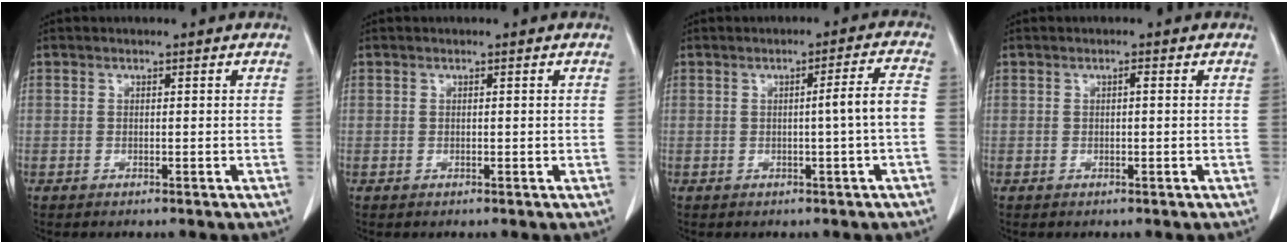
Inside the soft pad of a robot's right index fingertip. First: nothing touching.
{"total": 0.0}
{"total": 4.5, "force": [-0.6, -0.7, 4.4], "torque": [-0.064, 0.005, -0.009]}
{"total": 0.7, "force": [0.1, 0.1, 0.7], "torque": [-0.012, 0.000, 0.002]}